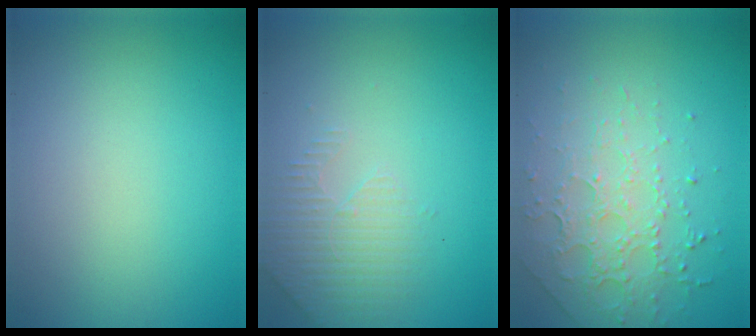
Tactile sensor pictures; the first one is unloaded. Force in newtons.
{"total": 2.8, "press": 2.7, "slide": 0.8}
{"total": 4.5, "press": 3.1, "slide": 3.3}